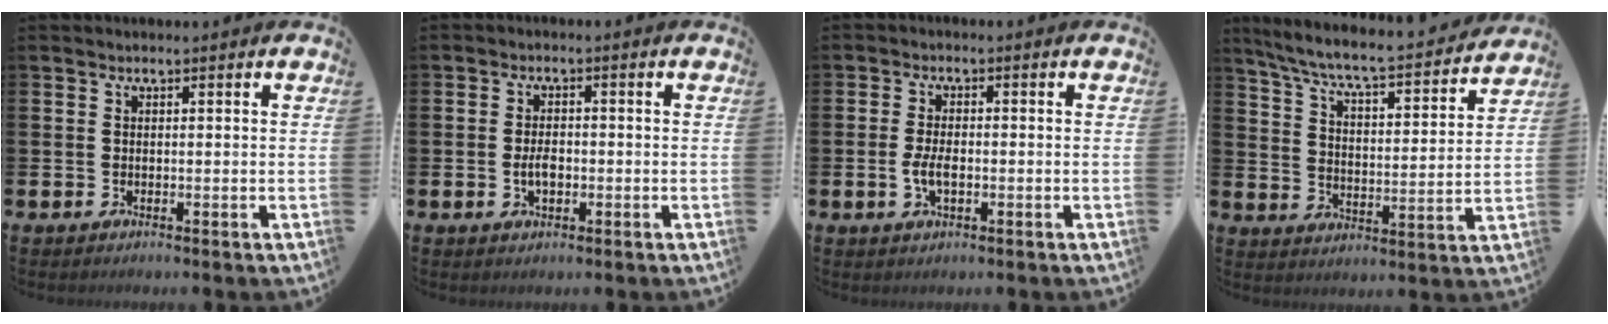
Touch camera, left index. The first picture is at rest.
{"total": 2.7, "force": [-0.4, 1.5, 2.2], "torque": [-0.027, -0.002, -0.012]}
{"total": 3.1, "force": [-0.6, 1.5, 2.7], "torque": [-0.045, 0.000, -0.011]}
{"total": 7.1, "force": [6.5, 0.6, 2.7], "torque": [-0.086, -0.049, 0.108]}